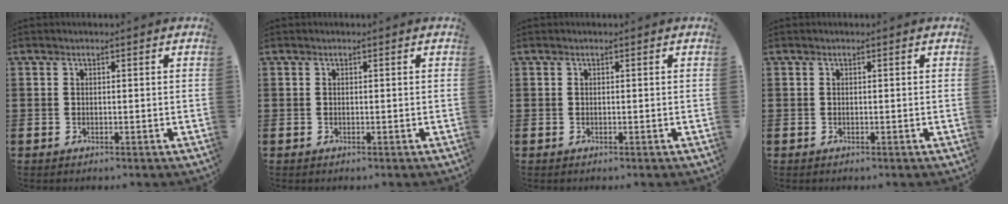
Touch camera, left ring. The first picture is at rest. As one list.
[{"total": 0.0}, {"total": 0.0}, {"total": 0.0}]